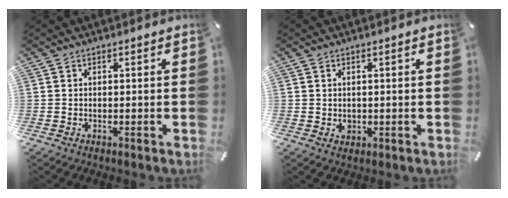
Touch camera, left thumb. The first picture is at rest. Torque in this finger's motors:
{"motor_torque": [0.01, 0.01, 0.00, 0.00, 0.00]}